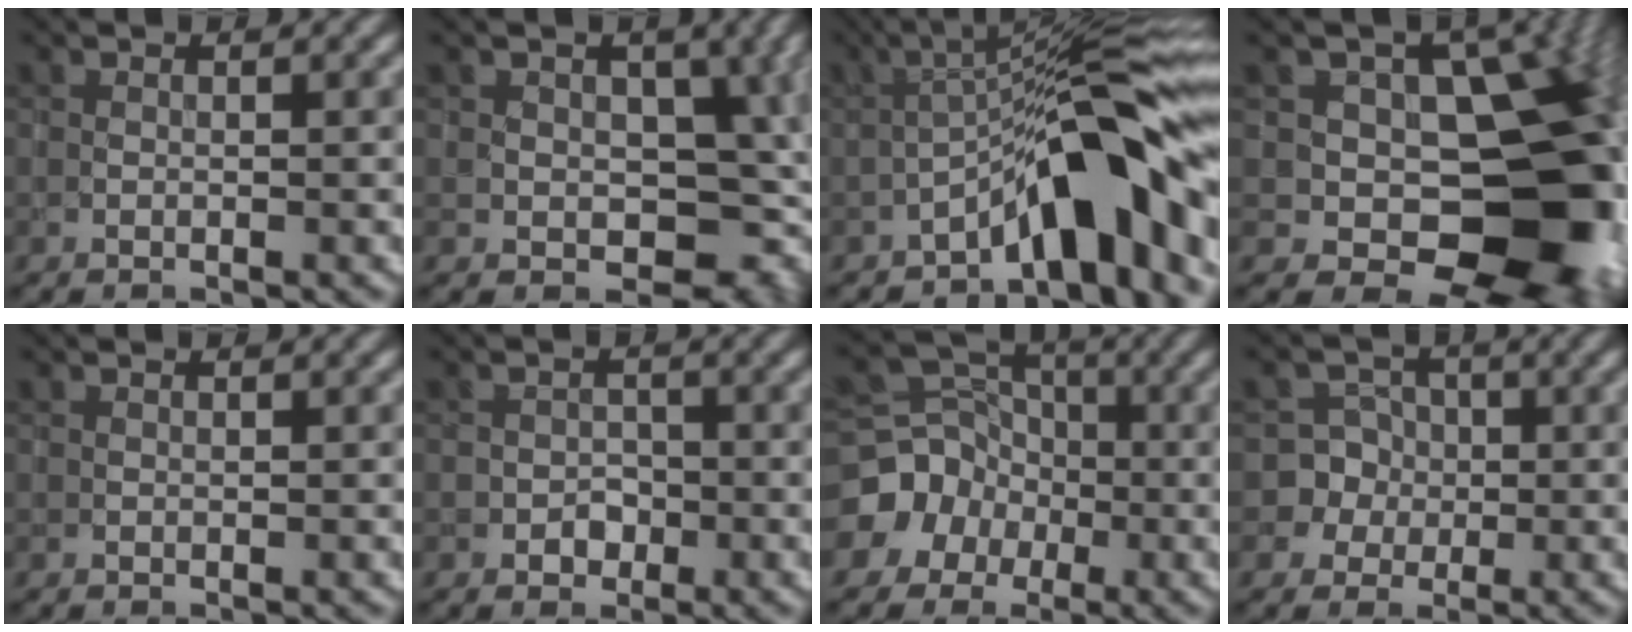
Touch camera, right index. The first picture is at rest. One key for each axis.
{"total": 8.3, "fx": -1.0, "fy": 6.1, "fz": 5.6, "tx": -0.035, "ty": -0.005, "tz": -0.013}
{"total": 11.4, "fx": -5.2, "fy": 2.4, "fz": 9.9, "tx": -0.127, "ty": 0.031, "tz": -0.090}
{"total": 15.6, "fx": -1.7, "fy": 10.7, "fz": 11.2, "tx": -0.096, "ty": 0.018, "tz": -0.026}
{"total": 0.0}
{"total": 1.6, "fx": -0.8, "fy": 1.3, "fz": 0.7, "tx": -0.006, "ty": 0.003, "tz": -0.016}
{"total": 7.4, "fx": -2.8, "fy": 6.7, "fz": 1.6, "tx": -0.013, "ty": -0.004, "tz": -0.072}
{"total": 6.2, "fx": -1.1, "fy": 6.0, "fz": 0.5, "tx": 0.006, "ty": 0.014, "tz": -0.032}